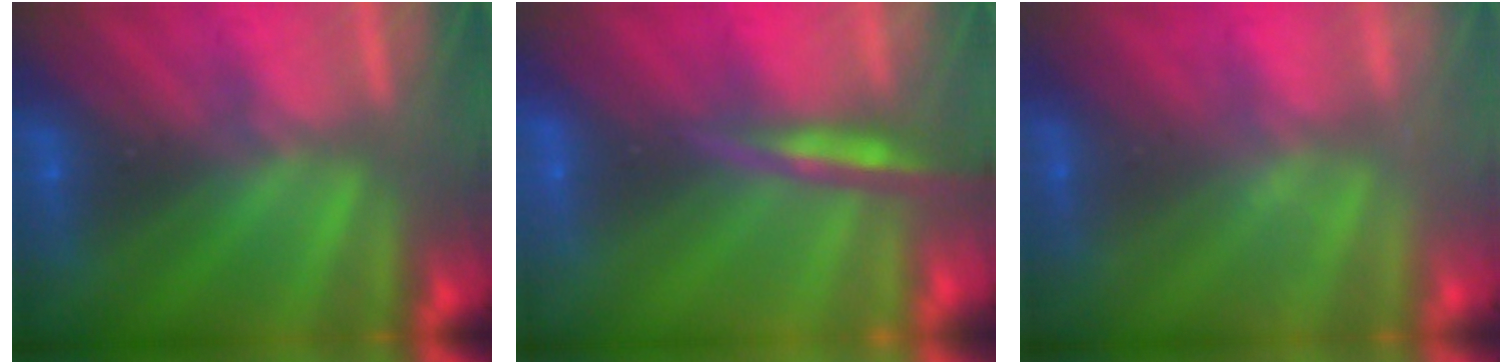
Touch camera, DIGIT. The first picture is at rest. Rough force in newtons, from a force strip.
{"total": 8.0}
{"total": 2.2}